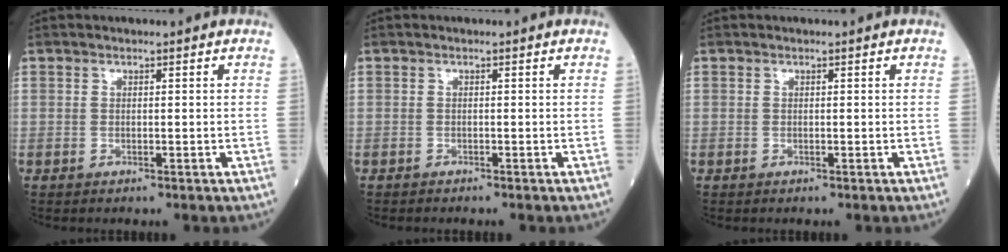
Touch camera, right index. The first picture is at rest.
{"total": 0.6, "force": [-0.6, 0.0, 0.1], "torque": [-0.005, -0.002, -0.013]}
{"total": 0.0}